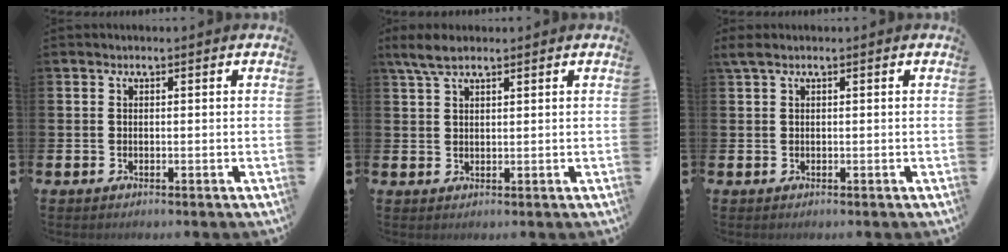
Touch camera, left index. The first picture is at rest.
{"total": 4.2, "force": [3.1, 1.5, 2.5], "torque": [-0.049, -0.003, 0.055]}
{"total": 1.0, "force": [0.6, 0.3, 0.8], "torque": [-0.023, 0.007, 0.010]}